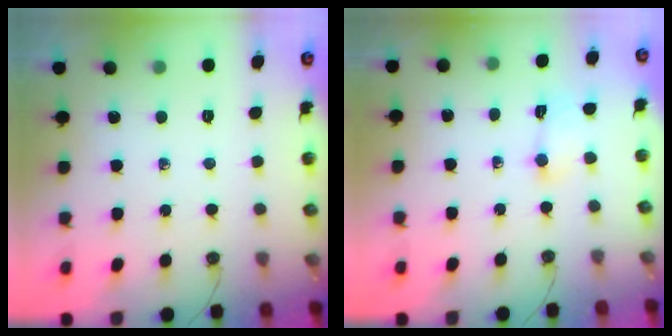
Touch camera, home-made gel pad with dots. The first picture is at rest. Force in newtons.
{"total": 3.5, "press": 3.4, "slide": 0.8}